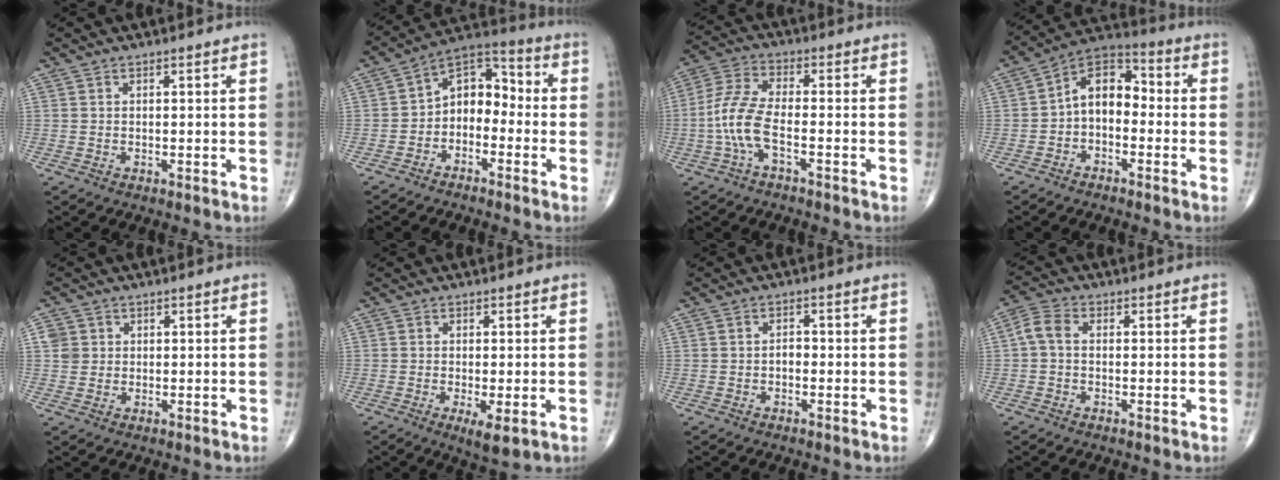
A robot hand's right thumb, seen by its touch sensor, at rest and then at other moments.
{"total": 9.3, "force": [-2.4, 6.5, 6.3], "torque": [-0.068, 0.053, -0.060]}
{"total": 8.4, "force": [-2.6, 2.9, 7.4], "torque": [-0.179, 0.032, -0.056]}
{"total": 9.4, "force": [-1.4, 6.3, 6.9], "torque": [-0.084, 0.042, -0.044]}
{"total": 3.0, "force": [0.7, 2.8, 0.7], "torque": [0.004, 0.000, 0.012]}
{"total": 4.2, "force": [-1.4, 1.1, 3.8], "torque": [-0.067, -0.013, -0.022]}
{"total": 1.4, "force": [-0.6, 0.9, 0.9], "torque": [-0.006, 0.005, -0.013]}
{"total": 4.0, "force": [-0.1, 2.6, 3.0], "torque": [-0.062, 0.012, -0.011]}